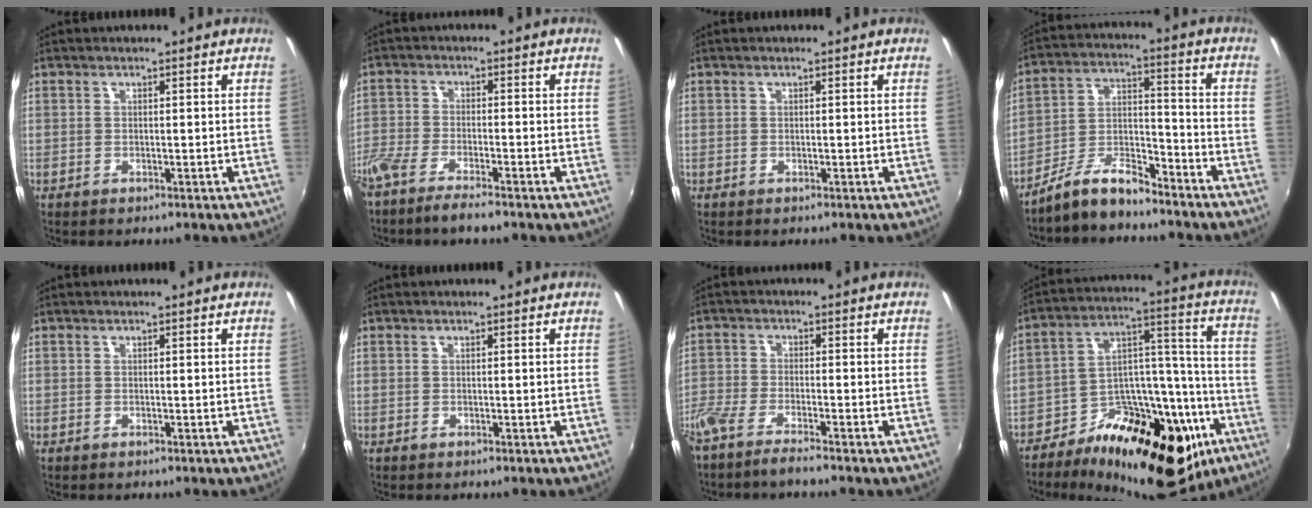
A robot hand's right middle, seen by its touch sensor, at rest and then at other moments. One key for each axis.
{"total": 6.9, "fx": -5.6, "fy": 1.1, "fz": 3.9, "tx": -0.101, "ty": -0.019, "tz": -0.112}
{"total": 0.0}
{"total": 9.1, "fx": -7.6, "fy": 2.5, "fz": 4.2, "tx": -0.092, "ty": 0.023, "tz": -0.144}
{"total": 0.0}
{"total": 0.0}
{"total": 6.0, "fx": -5.2, "fy": 0.4, "fz": 3.1, "tx": -0.085, "ty": -0.016, "tz": -0.103}
{"total": 29.1, "fx": -16.2, "fy": 13.9, "fz": 19.7, "tx": -0.288, "ty": 0.031, "tz": -0.231}